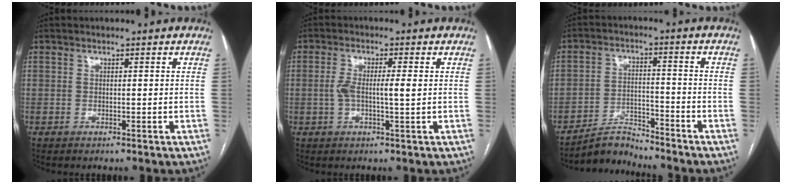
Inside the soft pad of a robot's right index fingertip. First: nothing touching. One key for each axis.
{"total": 4.4, "fx": 0.0, "fy": 0.5, "fz": 4.4, "tx": -0.088, "ty": 0.007, "tz": 0.000}
{"total": 5.1, "fx": -5.0, "fy": 0.7, "fz": -0.5, "tx": 0.010, "ty": 0.005, "tz": -0.086}